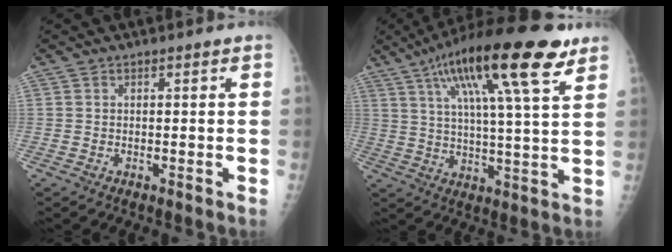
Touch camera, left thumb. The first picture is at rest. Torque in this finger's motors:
{"motor_torque": [0.49, 0.85, 1.82, -0.96, 0.44]}